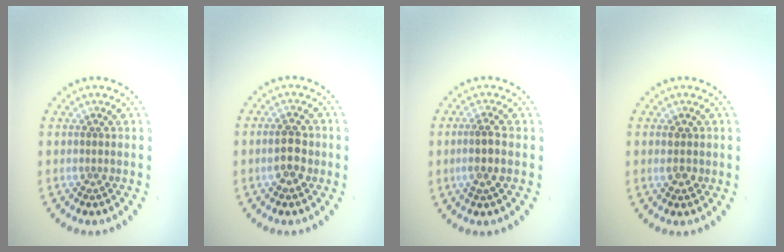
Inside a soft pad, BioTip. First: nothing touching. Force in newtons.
{"total": 2.7, "press": 2.7, "slide": 0.1}
{"total": 2.2, "press": 2.0, "slide": 0.9}
{"total": 1.6, "press": 1.5, "slide": 0.3}